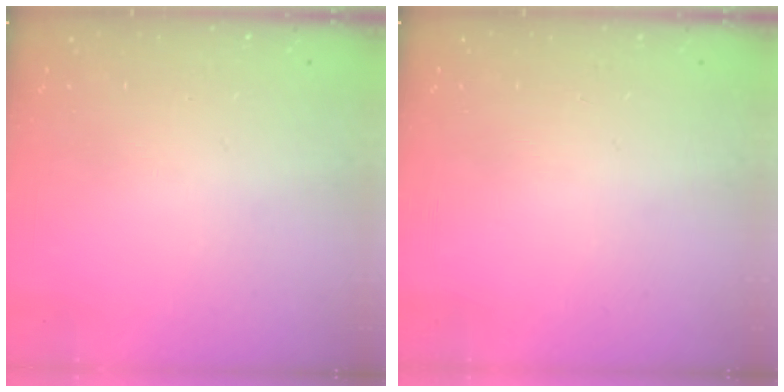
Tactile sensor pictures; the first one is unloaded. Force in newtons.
{"total": 0.0}